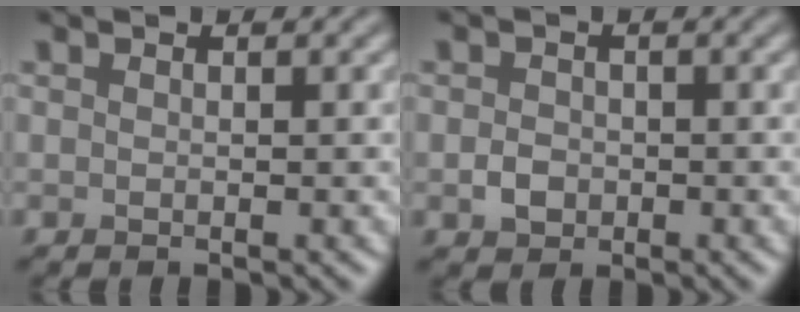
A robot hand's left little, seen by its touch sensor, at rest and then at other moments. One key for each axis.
{"total": 1.6, "fx": -0.4, "fy": 1.3, "fz": 0.7, "tx": -0.011, "ty": -0.002, "tz": -0.012}